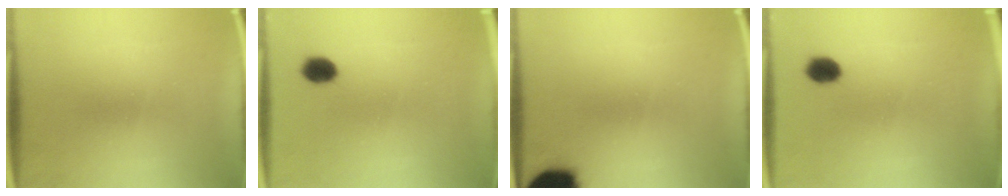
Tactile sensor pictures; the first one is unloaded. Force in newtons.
{"total": 3.5}
{"total": 16.8}
{"total": 3.5}